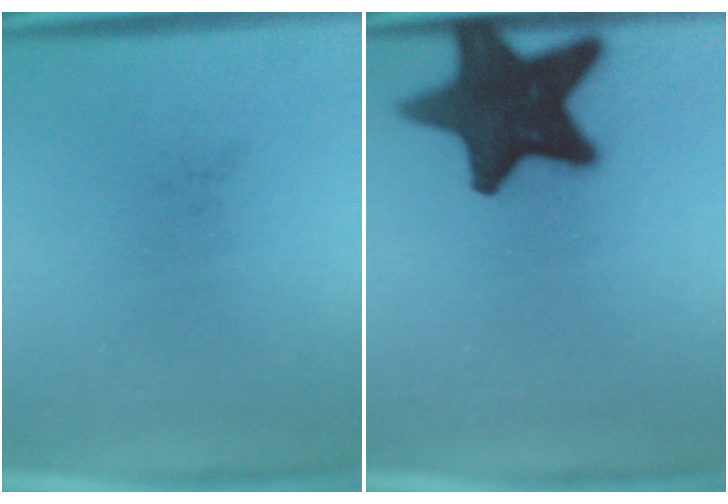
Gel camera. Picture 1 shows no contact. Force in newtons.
{"total": 15.9}